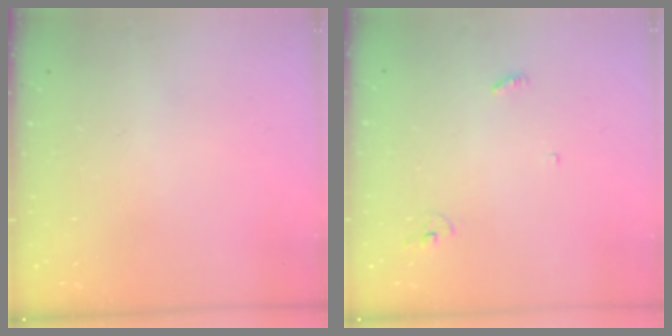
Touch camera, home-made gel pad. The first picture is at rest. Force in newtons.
{"total": 3.2, "press": 3.2, "slide": 0.2}